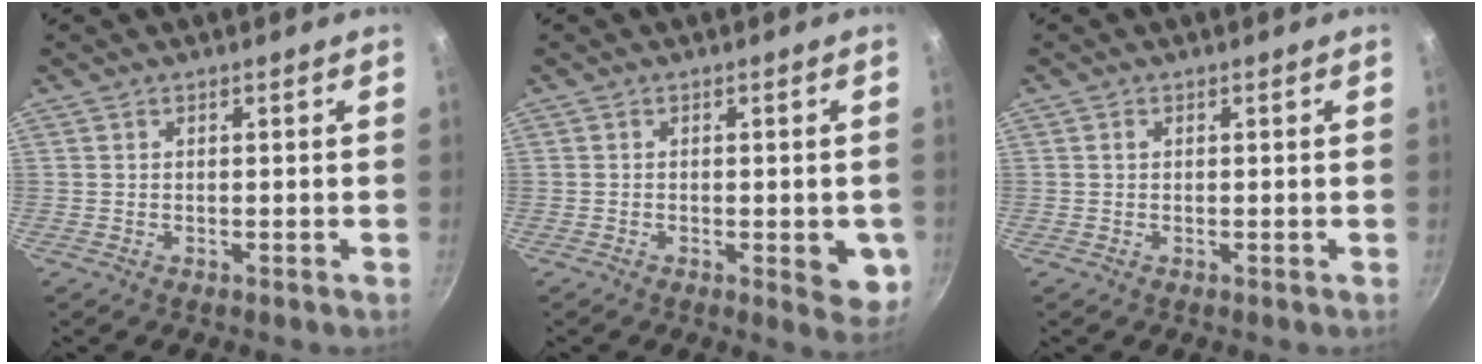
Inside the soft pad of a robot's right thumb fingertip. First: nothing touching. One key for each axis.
{"total": 6.4, "fx": -1.4, "fy": 2.7, "fz": 5.7, "tx": -0.052, "ty": -0.005, "tz": -0.016}
{"total": 0.7, "fx": 0.1, "fy": 0.5, "fz": 0.4, "tx": -0.008, "ty": 0.004, "tz": 0.002}